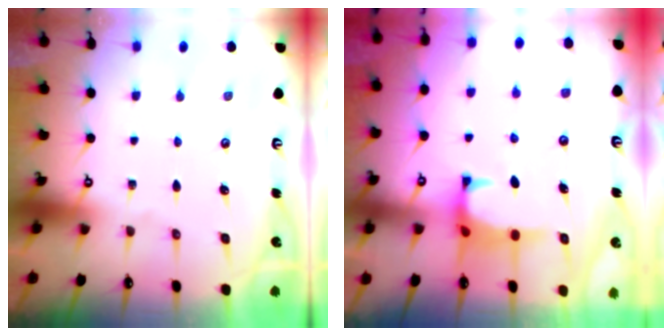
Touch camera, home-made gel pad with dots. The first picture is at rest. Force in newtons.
{"total": 1.1, "press": 0.9, "slide": 0.6}